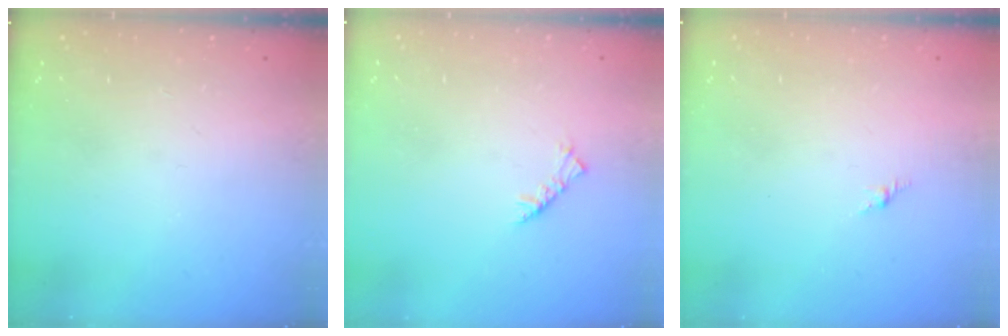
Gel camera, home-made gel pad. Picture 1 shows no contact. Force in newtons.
{"total": 2.5, "press": 2.4, "slide": 0.7}
{"total": 0.0}